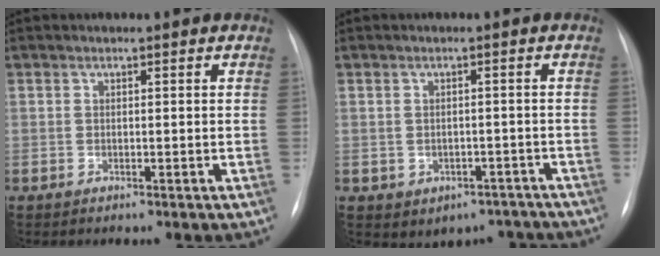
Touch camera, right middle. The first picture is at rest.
{"total": 5.7, "force": [-3.9, 4.0, 1.2], "torque": [-0.006, 0.022, -0.040]}